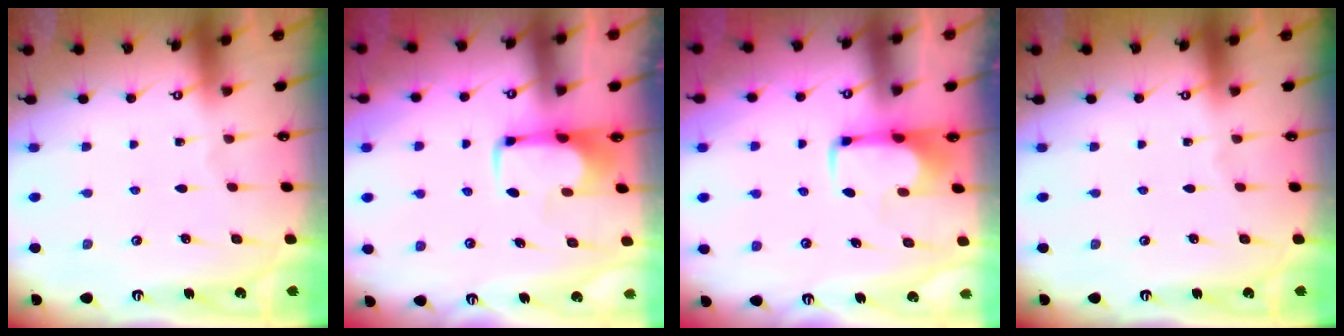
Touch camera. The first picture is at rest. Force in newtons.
{"total": 2.0, "press": 2.0, "slide": 0.4}
{"total": 2.1, "press": 2.0, "slide": 0.4}
{"total": 0.0}